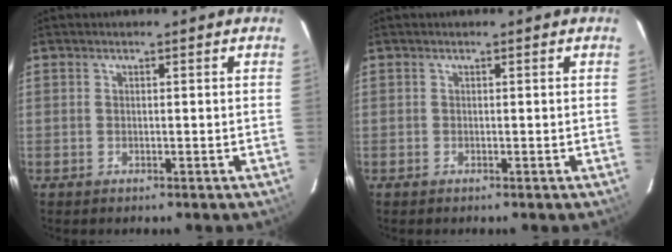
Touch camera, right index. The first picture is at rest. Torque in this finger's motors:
{"motor_torque": [0.10, 0.07, -0.01, 0.01]}